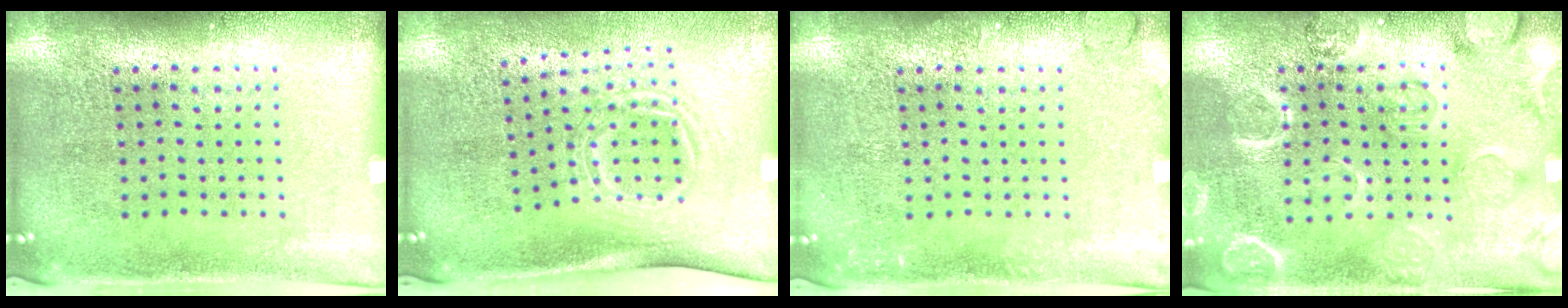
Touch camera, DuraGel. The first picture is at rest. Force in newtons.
{"total": 1.7, "press": 1.2, "slide": 1.2}
{"total": 1.4, "press": 1.4, "slide": 0.2}
{"total": 2.4, "press": 2.3, "slide": 0.8}